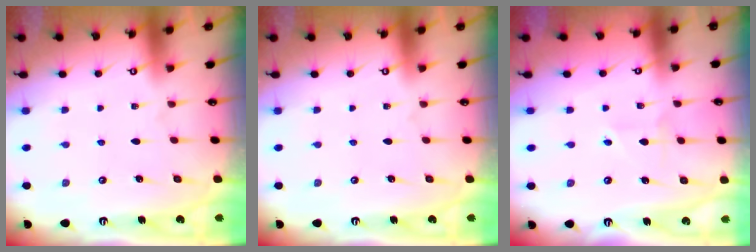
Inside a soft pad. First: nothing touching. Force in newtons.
{"total": 0.0}
{"total": 2.7, "press": 2.5, "slide": 0.9}